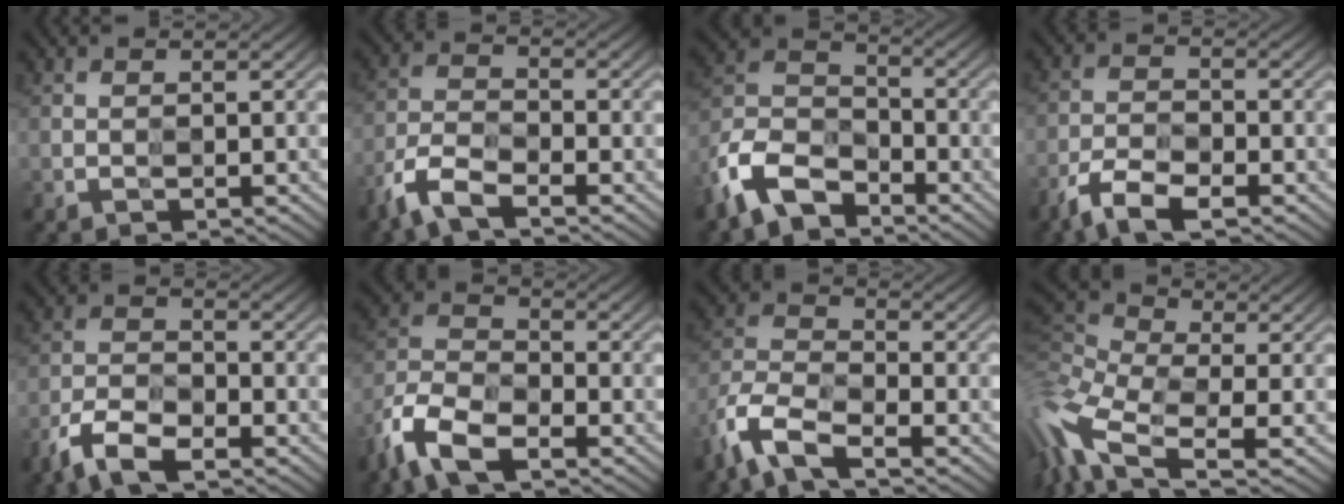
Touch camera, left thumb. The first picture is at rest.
{"total": 6.4, "force": [-5.3, 1.9, 3.1], "torque": [-0.065, -0.004, -0.117]}
{"total": 9.3, "force": [-6.8, 4.8, 4.1], "torque": [-0.087, -0.006, -0.153]}
{"total": 6.0, "force": [-4.9, 1.9, 2.8], "torque": [-0.053, -0.003, -0.099]}
{"total": 6.6, "force": [-5.3, 2.4, 3.1], "torque": [-0.060, -0.003, -0.110]}
{"total": 9.9, "force": [-7.0, 4.3, 5.4], "torque": [-0.121, -0.015, -0.151]}
{"total": 8.6, "force": [-6.6, 2.9, 4.8], "torque": [-0.107, -0.012, -0.148]}
{"total": 12.5, "force": [-3.5, 6.9, 9.8], "torque": [-0.259, -0.006, -0.058]}